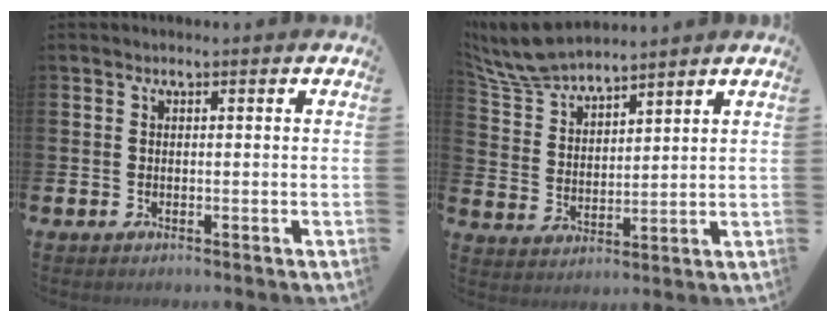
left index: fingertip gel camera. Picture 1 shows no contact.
{"total": 7.9, "force": [7.5, 1.4, 2.1], "torque": [-0.076, -0.031, 0.138]}